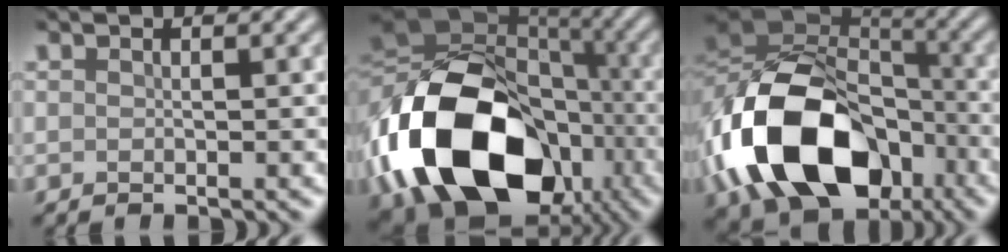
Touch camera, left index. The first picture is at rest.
{"total": 20.4, "force": [-7.4, 14.0, 12.8], "torque": [-0.274, -0.042, -0.120]}
{"total": 16.5, "force": [-6.0, 11.0, 10.7], "torque": [-0.210, -0.013, -0.112]}